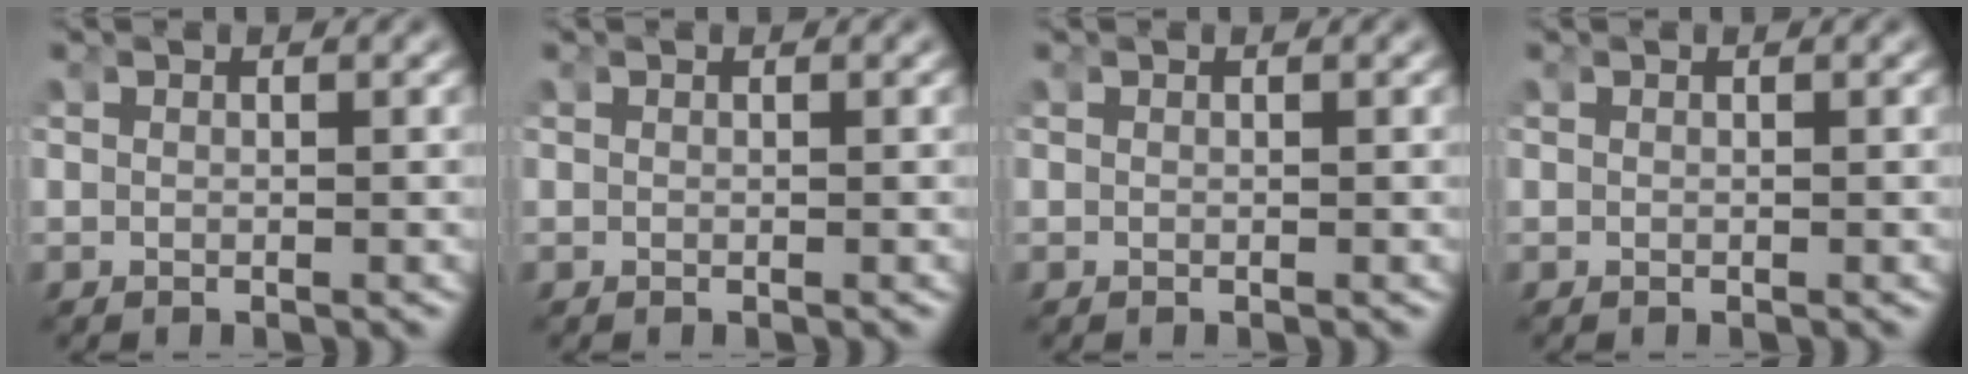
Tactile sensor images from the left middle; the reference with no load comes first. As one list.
[{"total": 0.0}, {"total": 0.0}, {"total": 0.0}]